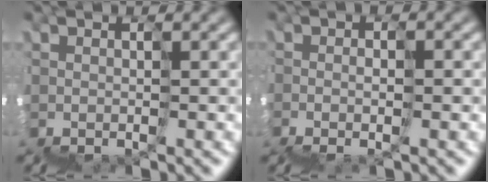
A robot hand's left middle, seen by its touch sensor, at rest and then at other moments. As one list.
[{"total": 3.3, "force": [-1.1, 1.5, 2.7], "torque": [-0.034, -0.011, -0.005]}]